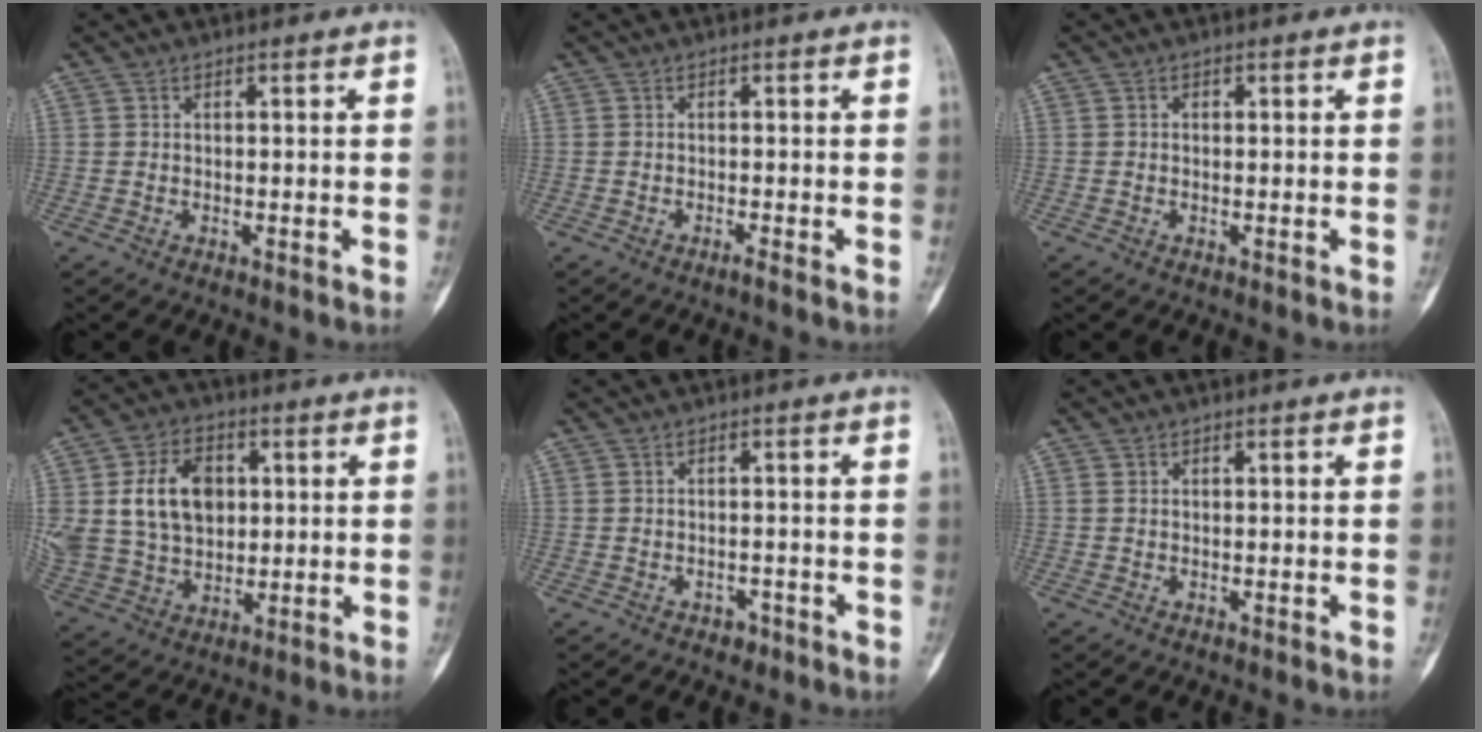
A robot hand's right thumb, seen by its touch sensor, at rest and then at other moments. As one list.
[{"total": 0.7, "force": [-0.5, -0.1, 0.4], "torque": [-0.010, -0.001, -0.011]}, {"total": 0.6, "force": [0.1, 0.5, 0.3], "torque": [0.000, 0.001, 0.000]}, {"total": 16.3, "force": [3.2, 11.9, 10.7], "torque": [-0.179, 0.002, 0.068]}, {"total": 1.7, "force": [-1.2, 1.1, 0.6], "torque": [-0.007, 0.008, -0.015]}, {"total": 0.5, "force": [0.2, 0.5, 0.1], "torque": [0.000, 0.002, 0.003]}]